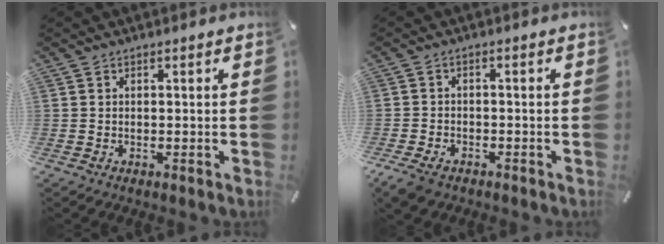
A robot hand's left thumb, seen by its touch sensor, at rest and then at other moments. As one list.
[{"total": 3.8, "force": [-2.8, 2.0, 1.7], "torque": [-0.053, 0.007, -0.058]}]